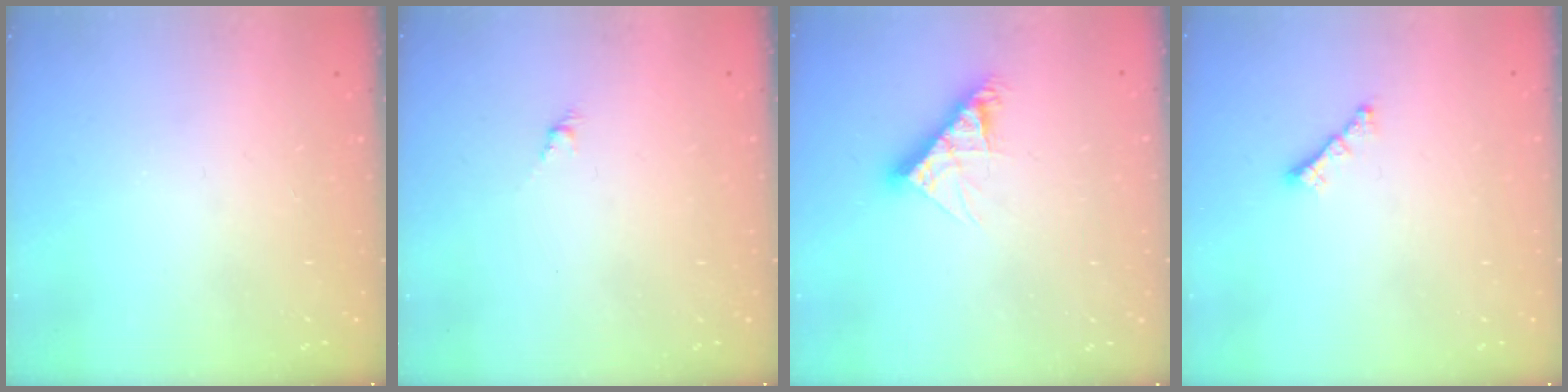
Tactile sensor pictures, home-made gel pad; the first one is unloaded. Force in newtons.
{"total": 1.9, "press": 1.8, "slide": 0.7}
{"total": 9.0, "press": 9.0, "slide": 0.6}
{"total": 1.8, "press": 1.7, "slide": 0.5}